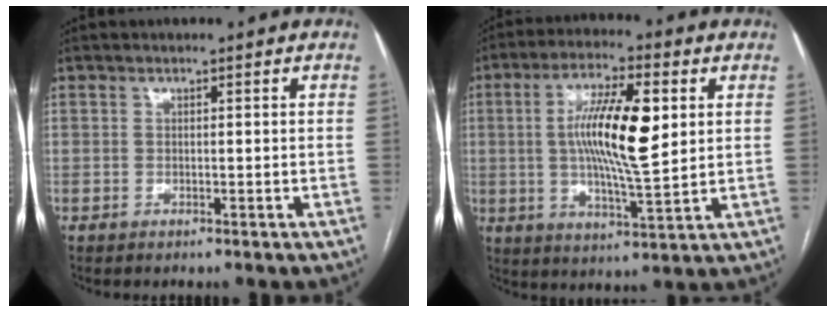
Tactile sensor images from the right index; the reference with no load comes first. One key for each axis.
{"total": 13.4, "fx": 2.2, "fy": 2.4, "fz": 13.0, "tx": -0.235, "ty": 0.005, "tz": 0.035}